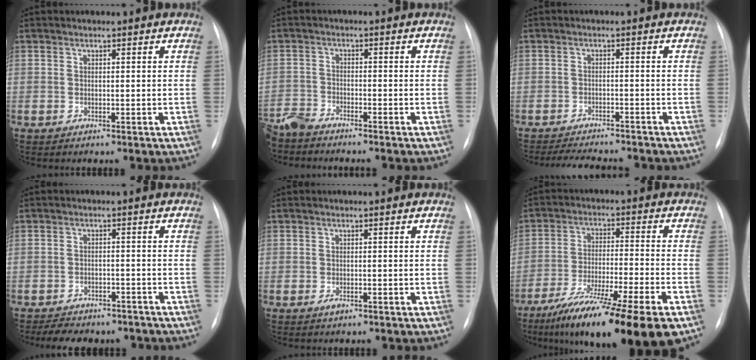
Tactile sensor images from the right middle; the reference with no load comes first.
{"total": 5.9, "force": [-5.7, 0.6, 1.7], "torque": [-0.028, -0.017, -0.103]}
{"total": 8.5, "force": [-7.9, 1.4, 2.9], "torque": [-0.043, -0.004, -0.111]}
{"total": 9.0, "force": [-7.7, 3.7, 2.9], "torque": [-0.048, 0.005, -0.098]}
{"total": 0.6, "force": [-0.2, 0.2, 0.5], "torque": [-0.009, 0.000, -0.004]}
{"total": 19.0, "force": [-13.0, 0.5, 13.8], "torque": [-0.193, -0.041, -0.216]}